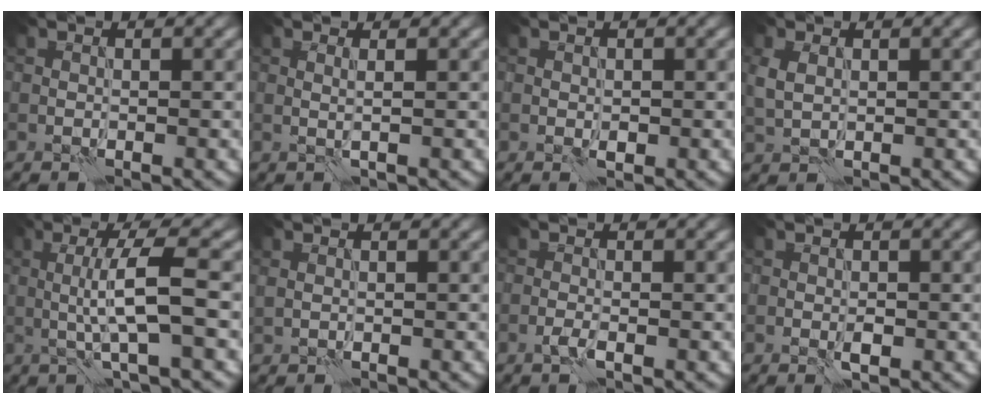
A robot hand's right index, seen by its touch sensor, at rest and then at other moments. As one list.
[{"total": 1.3, "force": [0.5, 0.3, 1.2], "torque": [-0.020, -0.001, -0.005]}, {"total": 0.7, "force": [-0.1, 0.5, 0.5], "torque": [-0.005, 0.000, -0.001]}, {"total": 2.0, "force": [0.6, 1.3, 1.5], "torque": [-0.042, 0.003, 0.013]}, {"total": 5.2, "force": [-0.2, 0.6, 5.1], "torque": [-0.098, 0.006, -0.006]}, {"total": 0.7, "force": [0.5, 0.2, 0.5], "torque": [-0.011, -0.002, 0.009]}, {"total": 1.1, "force": [-0.6, 0.2, 0.9], "torque": [-0.019, 0.002, -0.014]}, {"total": 0.9, "force": [-0.2, 0.4, 0.8], "torque": [-0.013, 0.001, -0.004]}]